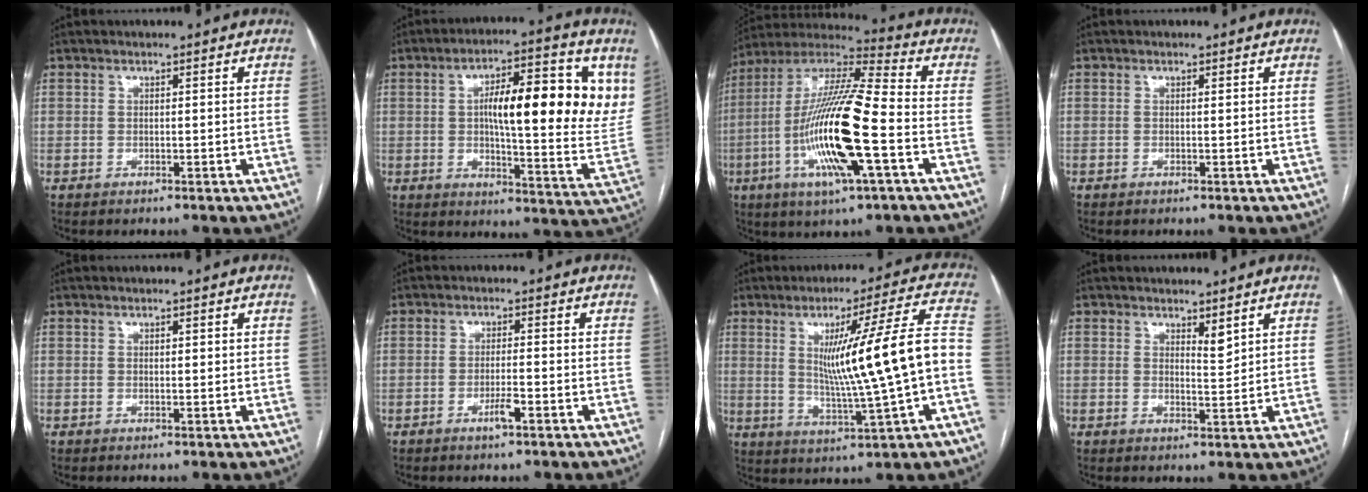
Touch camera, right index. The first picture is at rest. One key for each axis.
{"total": 20.5, "fx": 5.9, "fy": 4.8, "fz": 19.0, "tx": -0.252, "ty": 0.016, "tz": 0.082}
{"total": 19.9, "fx": -5.0, "fy": 1.8, "fz": 19.2, "tx": -0.392, "ty": -0.014, "tz": -0.094}
{"total": 0.0}
{"total": 0.8, "fx": 0.4, "fy": 0.3, "fz": 0.7, "tx": -0.009, "ty": -0.001, "tz": 0.005}
{"total": 2.8, "fx": -1.4, "fy": 0.2, "fz": 2.4, "tx": -0.044, "ty": -0.002, "tz": -0.025}
{"total": 15.9, "fx": -0.2, "fy": -0.9, "fz": 15.9, "tx": -0.238, "ty": 0.002, "tz": -0.002}
{"total": 2.2, "fx": 1.7, "fy": 0.3, "fz": 1.4, "tx": -0.027, "ty": -0.012, "tz": 0.033}